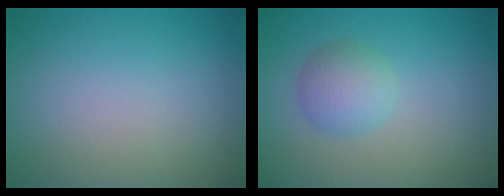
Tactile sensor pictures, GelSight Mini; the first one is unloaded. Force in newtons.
{"total": 2.9, "press": 2.9, "slide": 0.1}